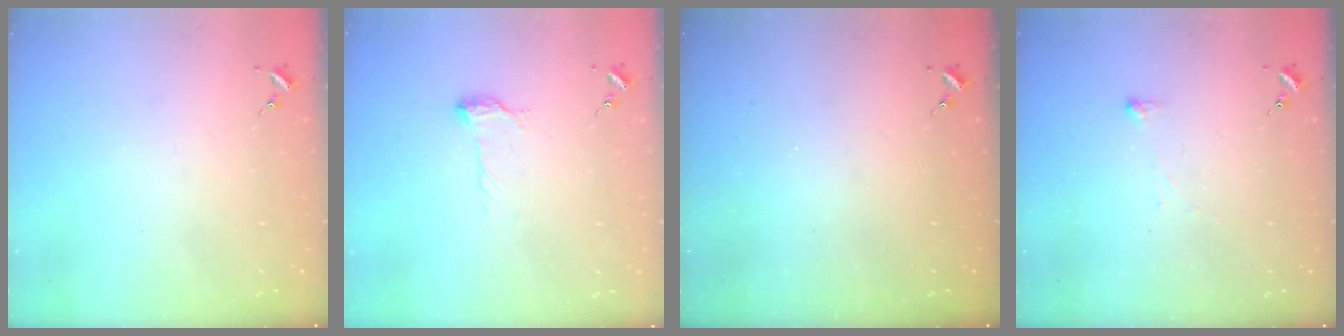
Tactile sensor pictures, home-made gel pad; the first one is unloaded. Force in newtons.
{"total": 8.2, "press": 8.1, "slide": 0.7}
{"total": 0.0}
{"total": 2.9, "press": 2.9, "slide": 0.3}